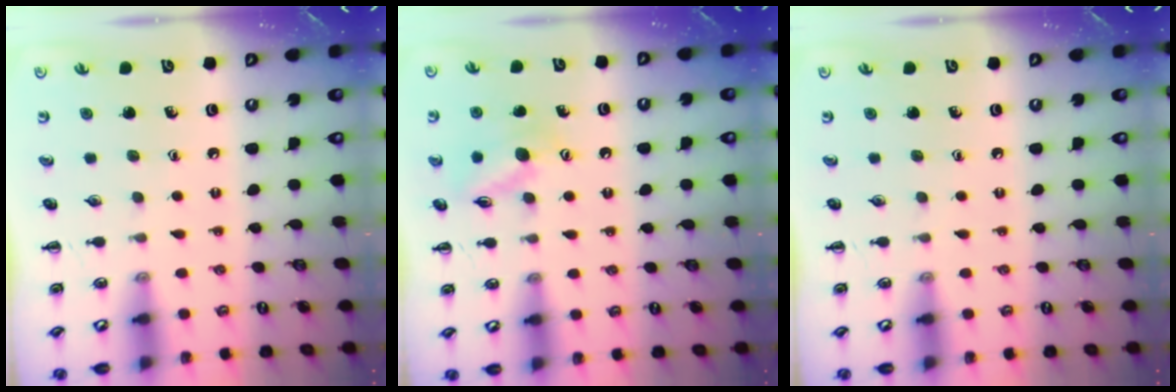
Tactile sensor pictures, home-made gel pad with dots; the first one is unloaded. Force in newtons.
{"total": 11.2, "press": 11.1, "slide": 0.9}
{"total": 0.0}